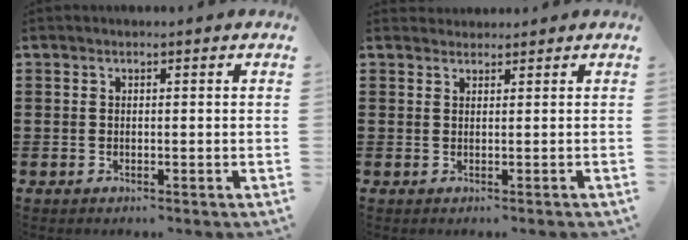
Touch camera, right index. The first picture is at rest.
{"total": 0.9, "force": [0.8, 0.2, -0.2], "torque": [0.002, 0.002, 0.016]}